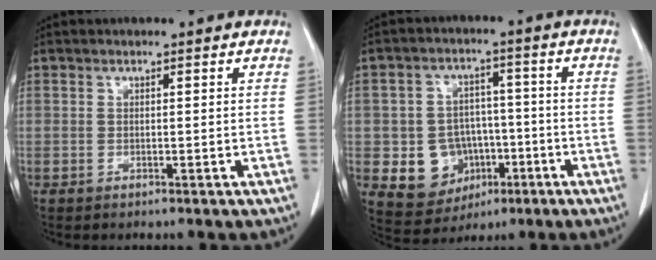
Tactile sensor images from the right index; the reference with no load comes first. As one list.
[{"total": 9.3, "force": [-2.2, 8.4, 3.2], "torque": [-0.053, 0.023, -0.023]}]